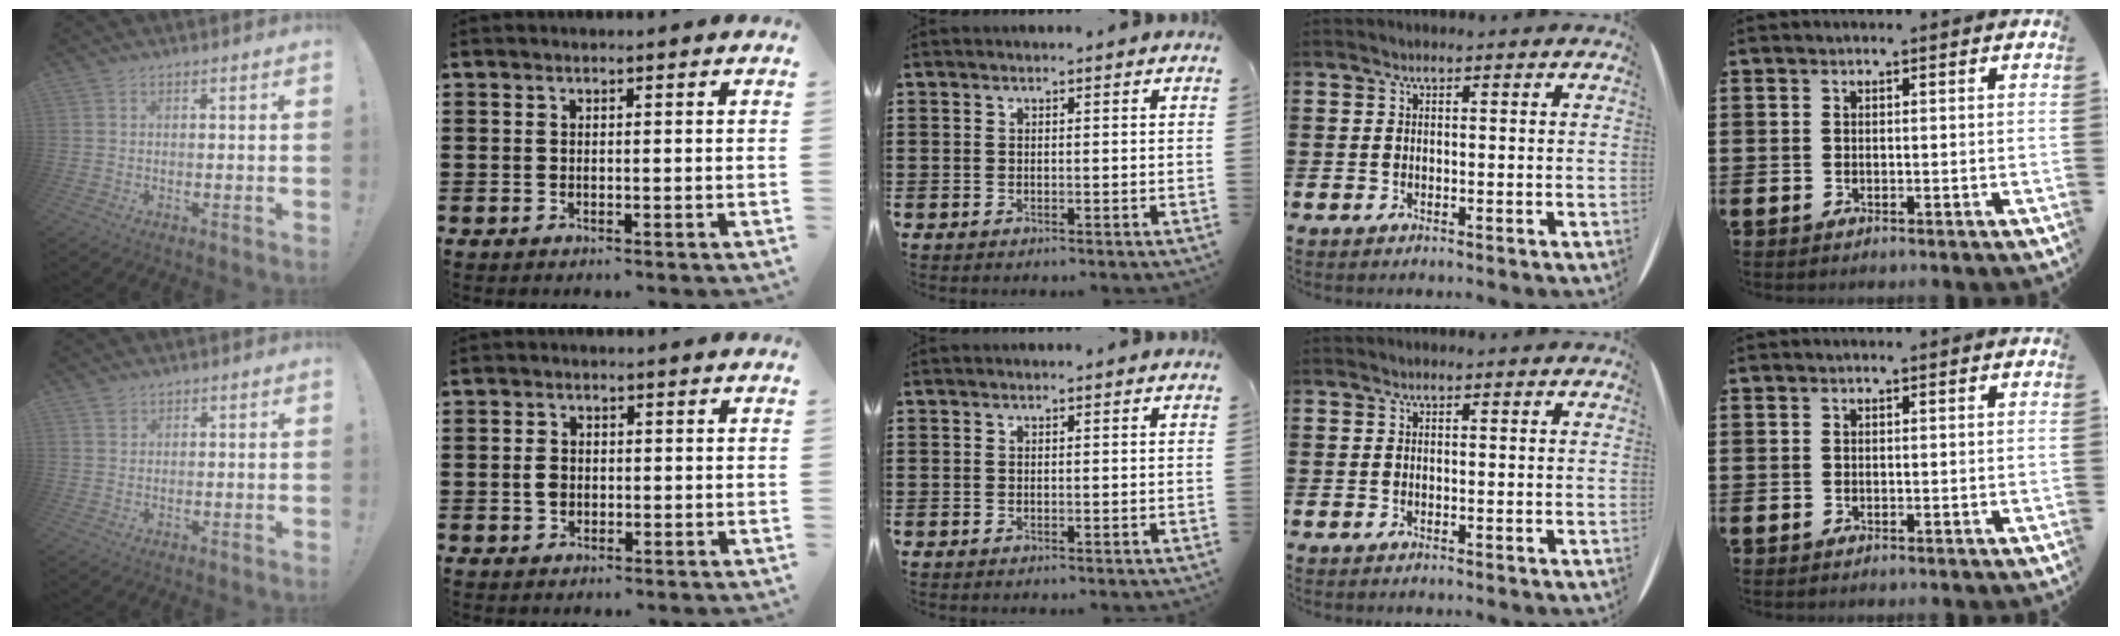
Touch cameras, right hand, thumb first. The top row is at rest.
{"thumb": {"total": 1.2, "force": [0.9, 0.7, 0.2], "torque": [-0.005, 0.000, 0.018]}, "index": {"total": 2.2, "force": [-0.1, 1.7, 1.5], "torque": [-0.031, 0.005, -0.003]}}